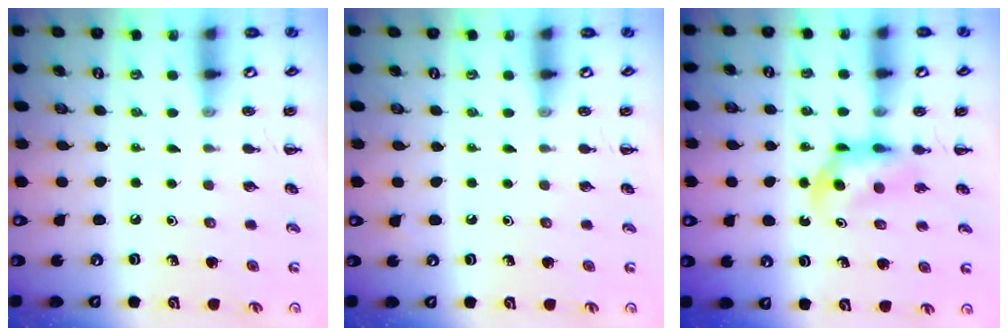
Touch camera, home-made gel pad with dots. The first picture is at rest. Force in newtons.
{"total": 0.0}
{"total": 5.2, "press": 5.1, "slide": 0.7}